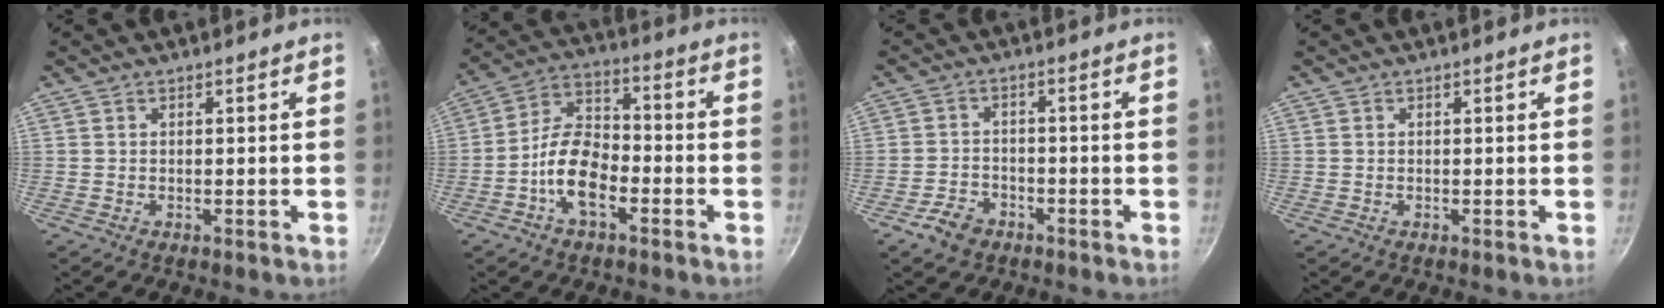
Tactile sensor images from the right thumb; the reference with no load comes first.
{"total": 11.3, "force": [-4.3, 6.0, 8.5], "torque": [-0.144, 0.045, -0.091]}
{"total": 5.2, "force": [-3.2, 3.4, 2.1], "torque": [-0.031, 0.029, -0.056]}
{"total": 0.0}